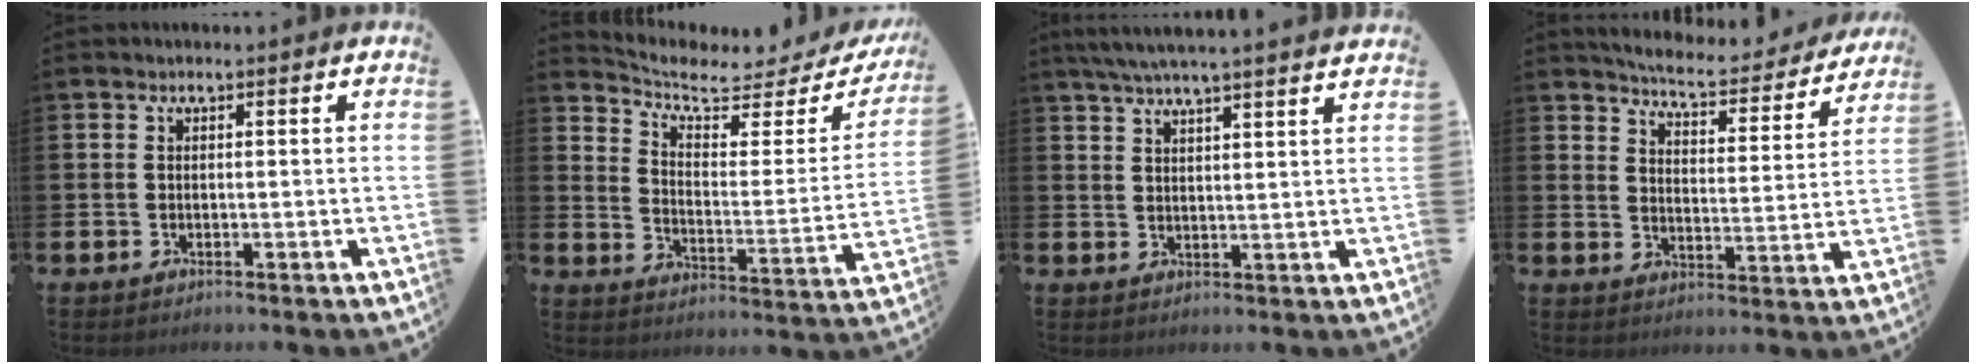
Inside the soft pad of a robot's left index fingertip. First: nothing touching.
{"total": 5.8, "force": [4.9, 1.9, 2.5], "torque": [-0.073, -0.041, 0.076]}
{"total": 5.3, "force": [4.9, -0.5, 1.7], "torque": [-0.051, -0.015, 0.089]}
{"total": 5.8, "force": [5.6, 0.5, 1.4], "torque": [-0.048, -0.044, 0.093]}